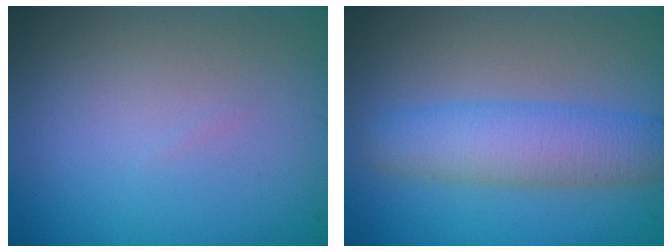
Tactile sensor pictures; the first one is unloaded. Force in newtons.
{"total": 4.7, "press": 4.7, "slide": 0.1}